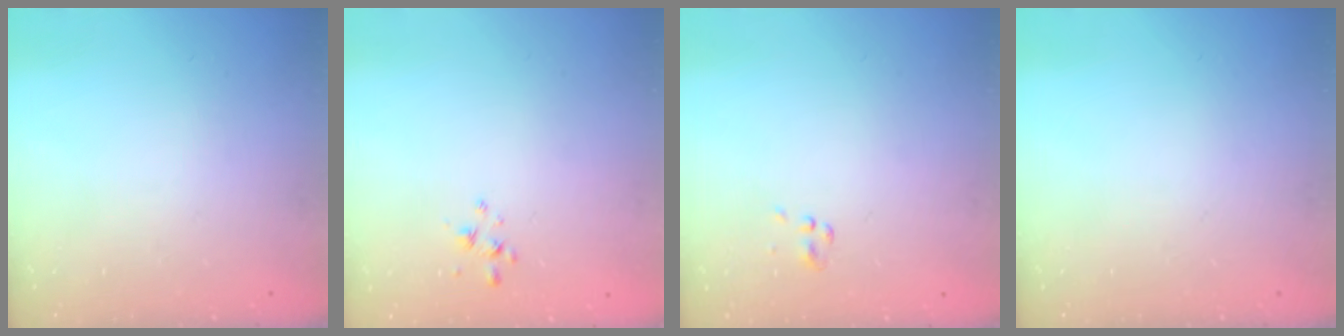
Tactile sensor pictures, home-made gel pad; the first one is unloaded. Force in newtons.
{"total": 2.7, "press": 2.5, "slide": 0.9}
{"total": 0.5, "press": 0.5, "slide": 0.1}
{"total": 0.0}